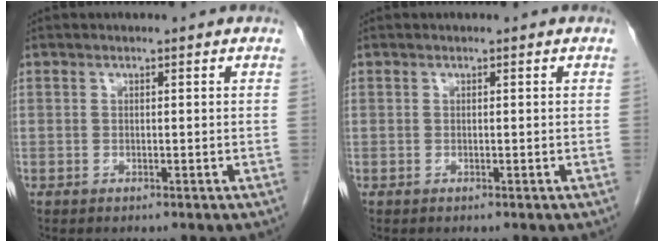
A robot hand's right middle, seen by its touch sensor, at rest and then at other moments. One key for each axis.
{"total": 0.0}